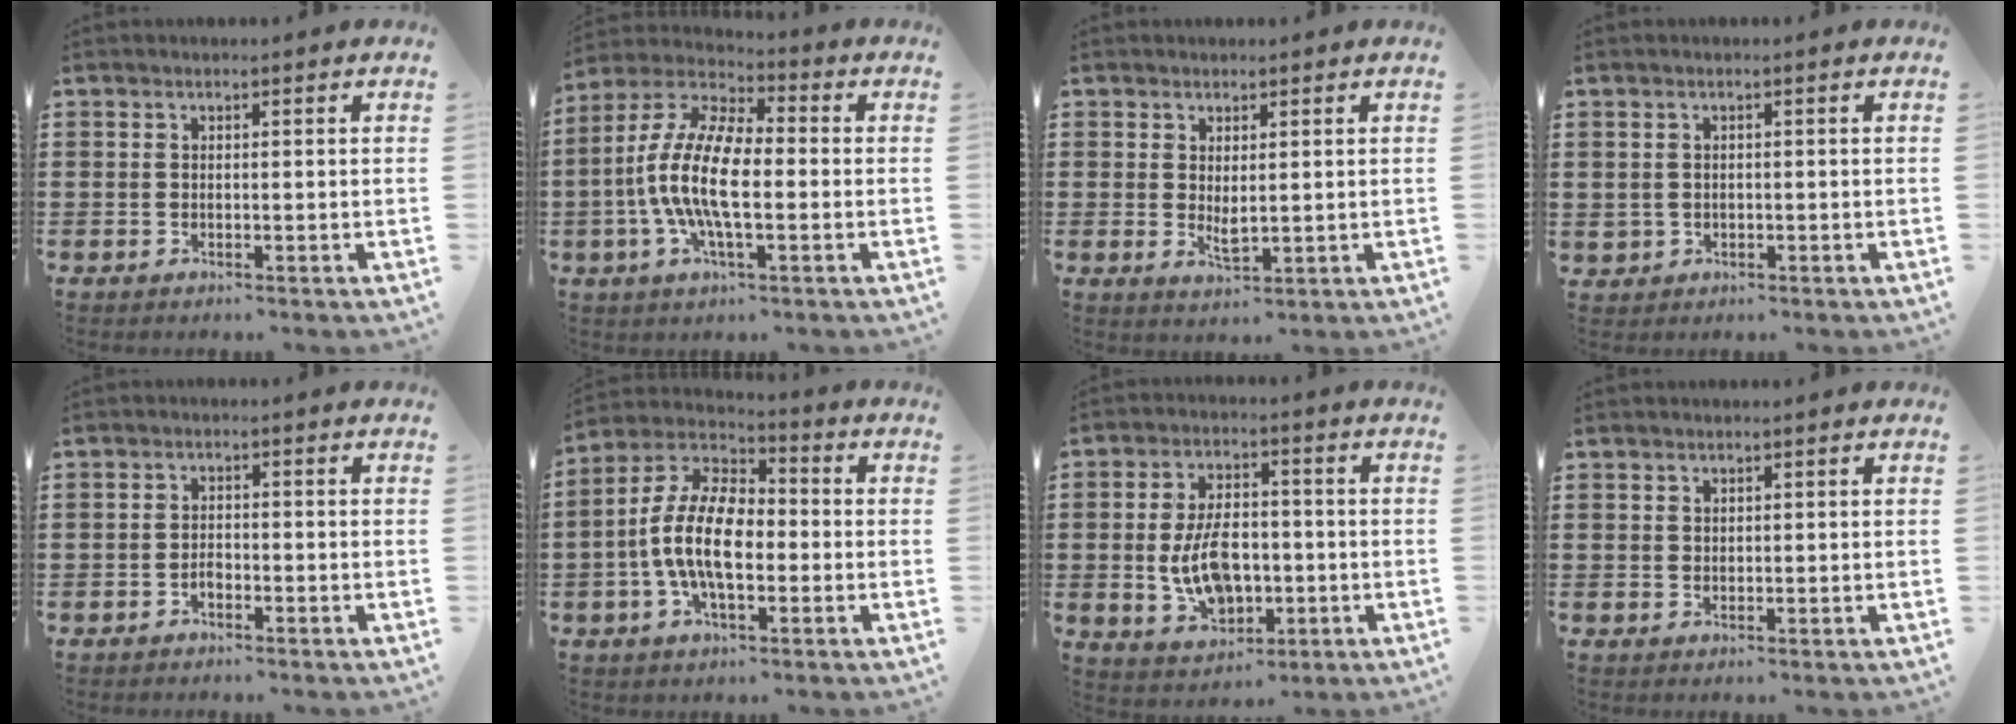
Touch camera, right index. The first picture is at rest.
{"total": 12.3, "force": [-2.0, 4.5, 11.2], "torque": [-0.258, -0.011, -0.045]}
{"total": 2.3, "force": [0.8, 0.7, 2.1], "torque": [-0.039, -0.001, 0.015]}
{"total": 0.8, "force": [0.1, 0.7, 0.2], "torque": [-0.007, 0.005, 0.002]}
{"total": 1.4, "force": [-0.9, 0.7, 0.7], "torque": [-0.017, -0.002, -0.017]}
{"total": 11.4, "force": [-2.0, 5.6, 9.7], "torque": [-0.233, -0.004, -0.046]}
{"total": 9.2, "force": [-1.2, 5.4, 7.4], "torque": [-0.139, 0.001, -0.025]}
{"total": 0.9, "force": [0.7, 0.6, 0.2], "torque": [-0.006, 0.001, 0.014]}